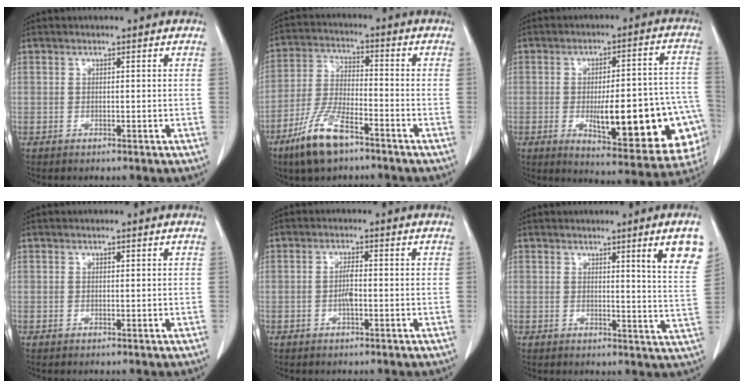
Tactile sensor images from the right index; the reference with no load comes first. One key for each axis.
{"total": 10.3, "fx": -6.8, "fy": 2.8, "fz": 7.3, "tx": -0.155, "ty": -0.014, "tz": -0.130}
{"total": 22.5, "fx": -5.8, "fy": 5.7, "fz": 21.0, "tx": -0.198, "ty": 0.019, "tz": -0.056}
{"total": 0.0}
{"total": 2.1, "fx": -0.6, "fy": 0.4, "fz": 1.9, "tx": -0.038, "ty": 0.002, "tz": -0.012}
{"total": 7.9, "fx": 4.2, "fy": -0.6, "fz": 6.7, "tx": -0.074, "ty": -0.026, "tz": 0.040}